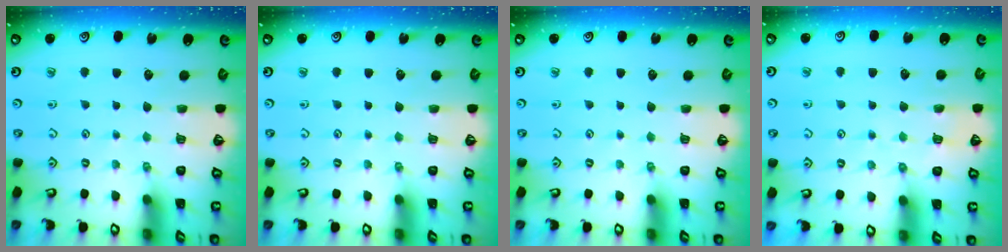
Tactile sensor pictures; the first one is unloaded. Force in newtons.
{"total": 0.0}
{"total": 0.0}
{"total": 5.1, "press": 5.1, "slide": 0.6}